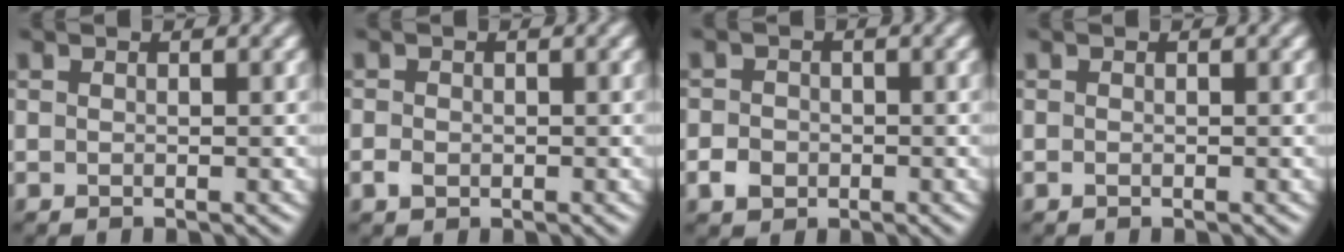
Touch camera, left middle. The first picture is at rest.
{"total": 1.0, "force": [-0.7, 0.6, 0.2], "torque": [-0.004, -0.003, -0.015]}
{"total": 2.0, "force": [-1.1, 1.5, 0.5], "torque": [-0.005, 0.001, -0.020]}
{"total": 0.0}